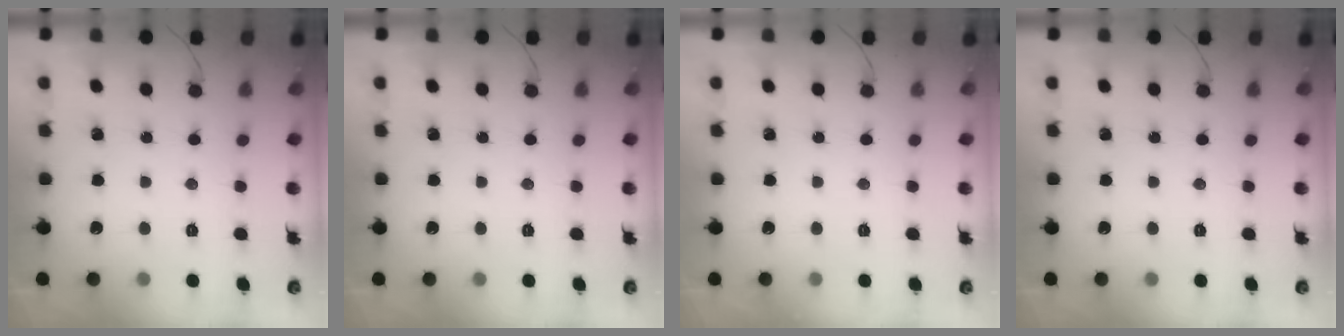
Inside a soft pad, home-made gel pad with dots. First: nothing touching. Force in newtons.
{"total": 0.0}
{"total": 0.0}
{"total": 0.0}